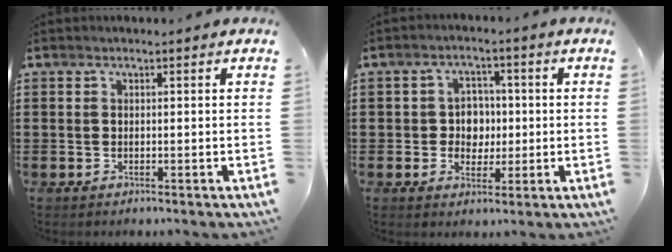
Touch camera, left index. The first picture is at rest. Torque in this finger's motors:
{"motor_torque": [0.33, 0.33, 0.32, 0.04]}